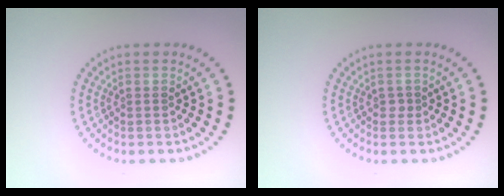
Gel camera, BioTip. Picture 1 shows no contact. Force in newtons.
{"total": 0.5, "press": 0.4, "slide": 0.3}